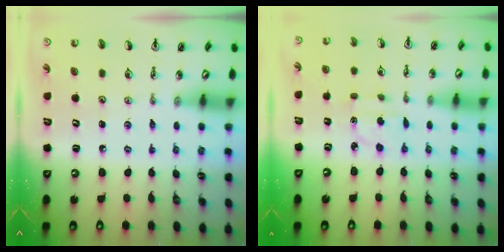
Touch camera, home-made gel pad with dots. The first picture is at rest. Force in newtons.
{"total": 2.6, "press": 2.5, "slide": 0.6}